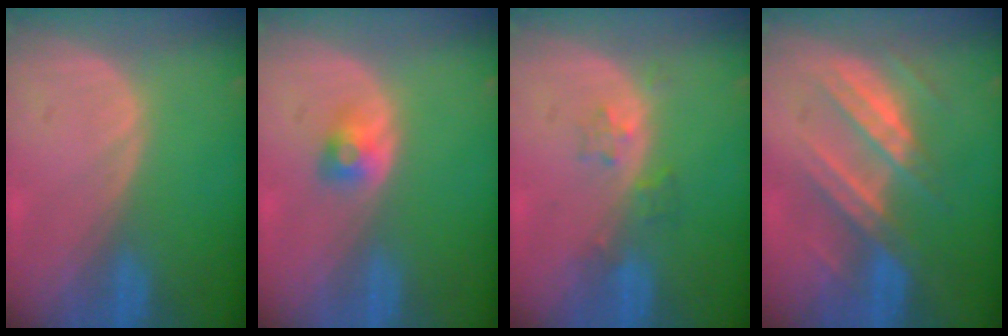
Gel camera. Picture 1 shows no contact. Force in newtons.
{"total": 2.7, "press": 2.4, "slide": 1.1}
{"total": 2.6, "press": 2.6, "slide": 0.2}
{"total": 7.3, "press": 7.3, "slide": 1.0}